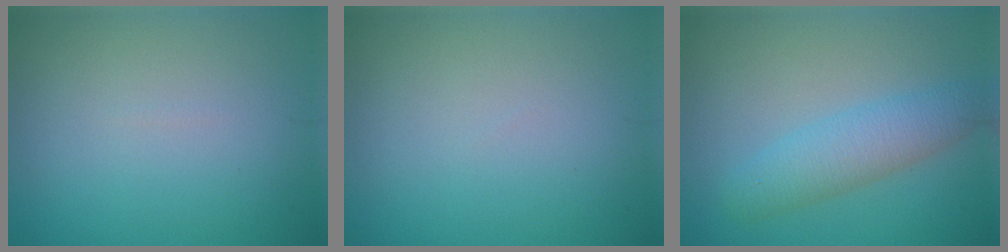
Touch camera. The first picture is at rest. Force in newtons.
{"total": 0.0}
{"total": 3.8, "press": 3.8, "slide": 0.1}